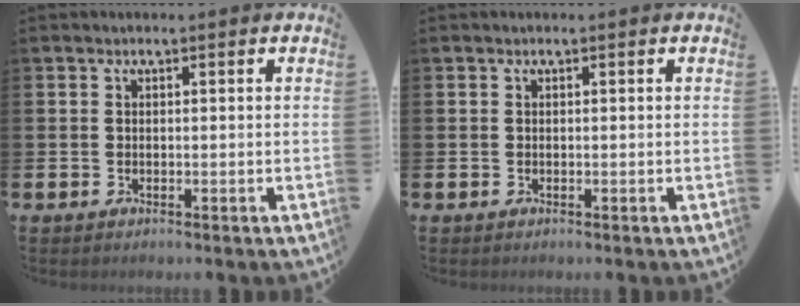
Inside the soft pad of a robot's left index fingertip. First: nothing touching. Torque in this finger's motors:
{"motor_torque": [-0.06, -0.03, -0.02, 0.01]}